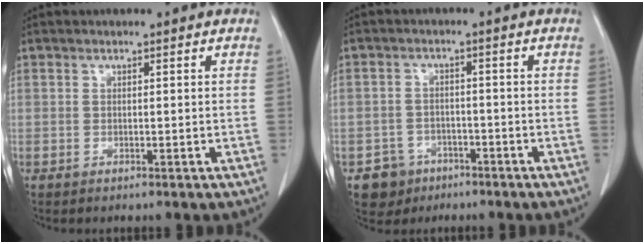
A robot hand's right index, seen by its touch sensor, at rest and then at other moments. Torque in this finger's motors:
{"motor_torque": [-0.81, -0.05, -0.73, -0.17]}